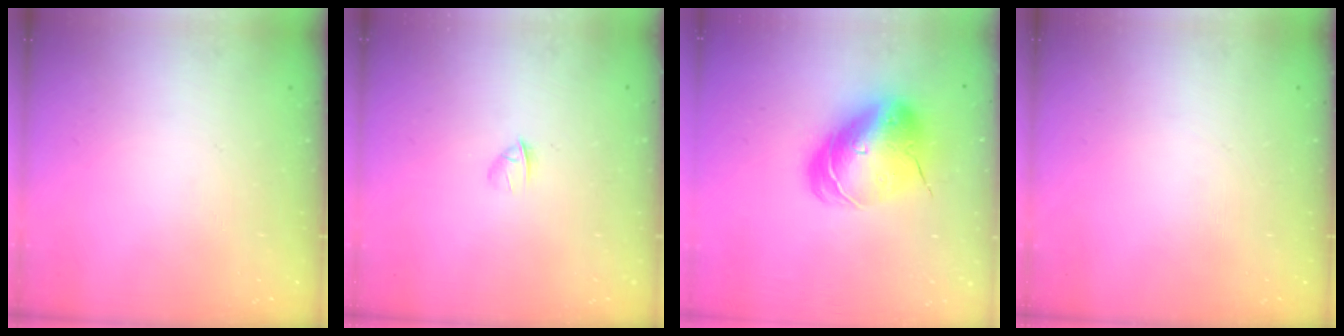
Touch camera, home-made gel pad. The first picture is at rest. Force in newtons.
{"total": 1.7, "press": 1.6, "slide": 0.5}
{"total": 12.9, "press": 12.6, "slide": 2.5}
{"total": 0.0}